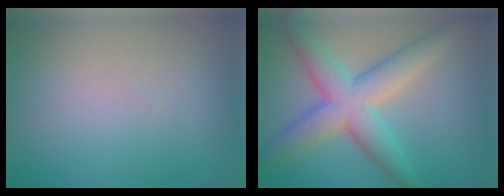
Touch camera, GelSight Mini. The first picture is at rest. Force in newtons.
{"total": 6.5, "press": 6.5, "slide": 0.3}